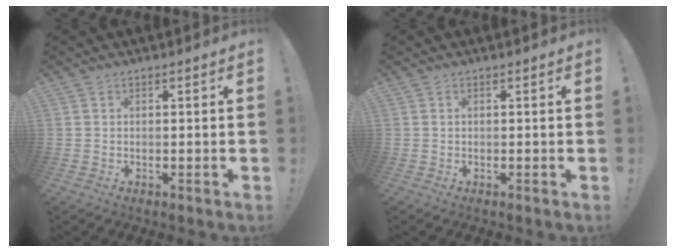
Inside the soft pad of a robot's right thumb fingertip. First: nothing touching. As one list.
[{"total": 0.0}]